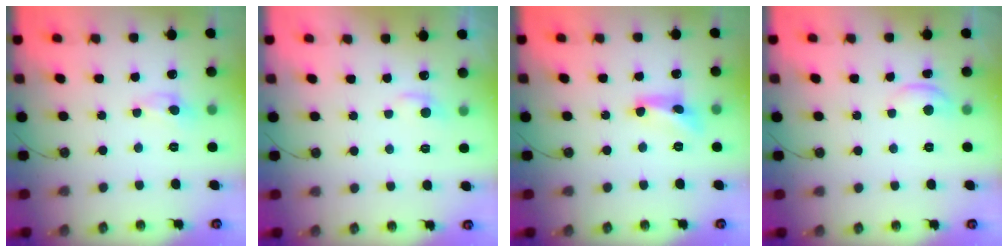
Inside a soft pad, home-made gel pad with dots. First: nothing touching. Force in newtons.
{"total": 1.2, "press": 1.0, "slide": 0.6}
{"total": 5.7, "press": 5.7, "slide": 0.3}
{"total": 1.8, "press": 1.8, "slide": 0.4}